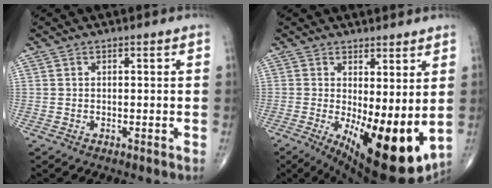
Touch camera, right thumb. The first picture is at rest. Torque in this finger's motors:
{"motor_torque": [2.04, 2.97, 1.12, -0.99, 0.54]}